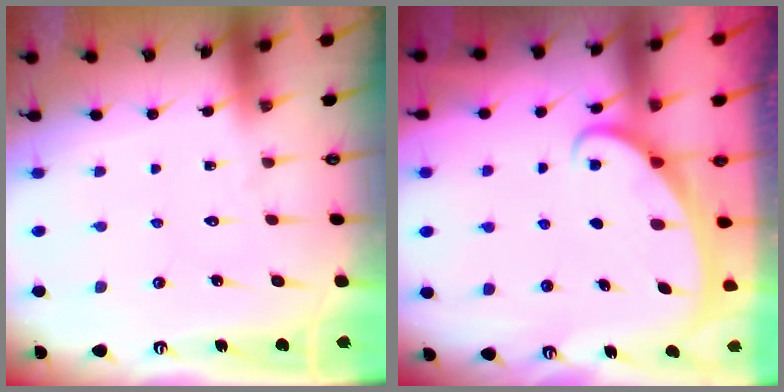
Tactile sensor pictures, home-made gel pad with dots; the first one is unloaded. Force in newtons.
{"total": 2.2, "press": 2.2, "slide": 0.3}